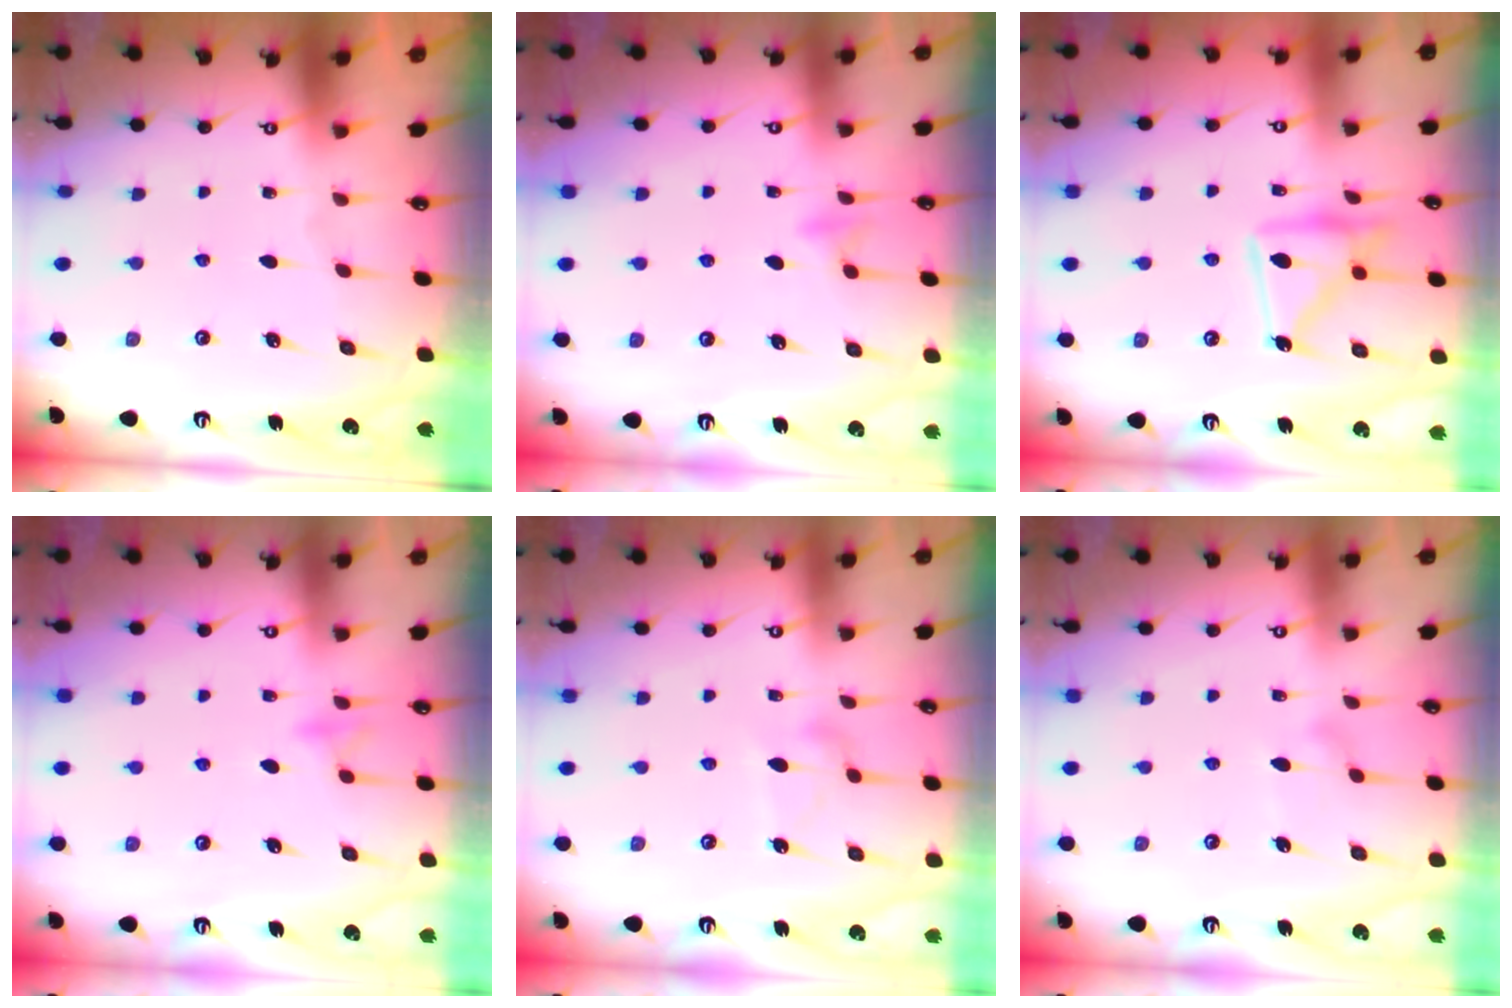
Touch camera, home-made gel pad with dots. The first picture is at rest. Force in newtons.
{"total": 5.6, "press": 5.6, "slide": 0.7}
{"total": 14.5, "press": 14.5, "slide": 1.0}
{"total": 7.6, "press": 7.5, "slide": 0.8}
{"total": 8.1, "press": 8.1, "slide": 0.4}
{"total": 9.0, "press": 9.0, "slide": 0.6}